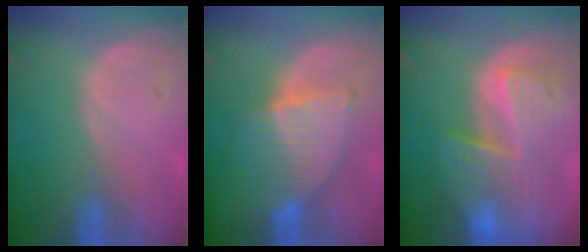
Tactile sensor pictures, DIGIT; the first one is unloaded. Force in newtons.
{"total": 6.3, "press": 6.3, "slide": 0.6}
{"total": 10.1, "press": 8.8, "slide": 5.0}